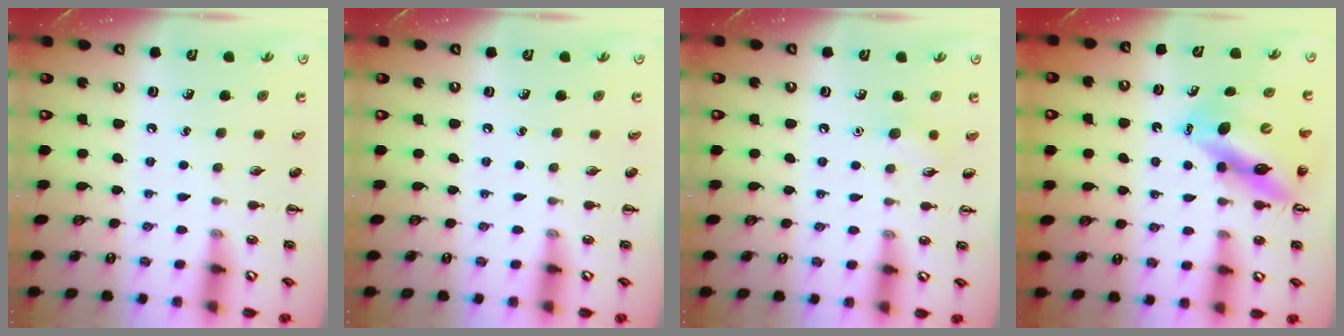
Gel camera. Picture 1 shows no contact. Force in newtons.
{"total": 0.0}
{"total": 5.4, "press": 5.1, "slide": 1.7}
{"total": 12.0, "press": 11.4, "slide": 3.7}